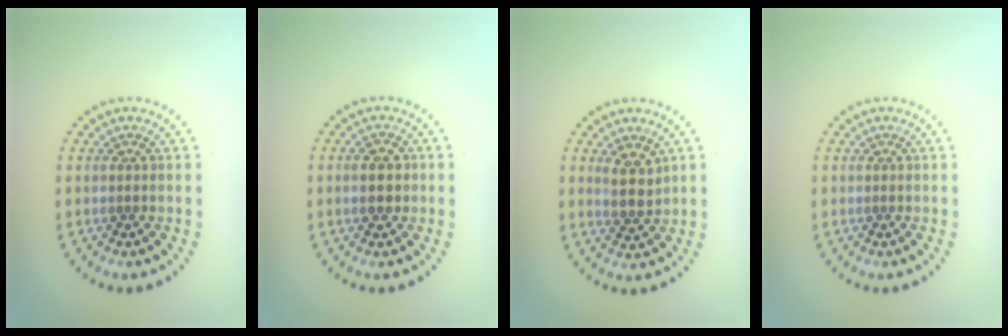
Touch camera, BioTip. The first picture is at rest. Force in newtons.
{"total": 2.4, "press": 2.4, "slide": 0.1}
{"total": 2.5, "press": 2.2, "slide": 1.3}
{"total": 0.0}